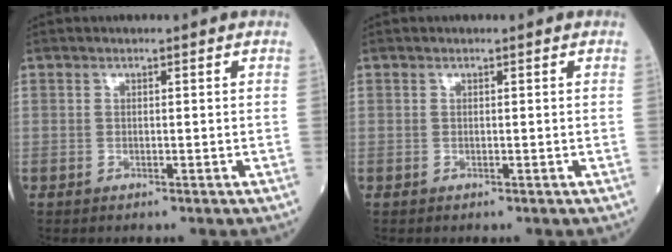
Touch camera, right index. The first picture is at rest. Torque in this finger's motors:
{"motor_torque": [-0.03, 0.03, -0.03, -0.01]}